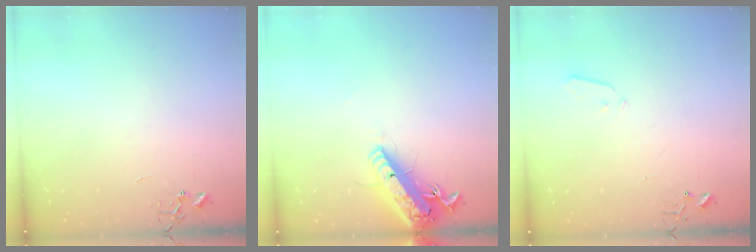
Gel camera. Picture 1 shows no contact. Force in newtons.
{"total": 17.6, "press": 17.3, "slide": 3.4}
{"total": 3.0, "press": 2.9, "slide": 0.7}